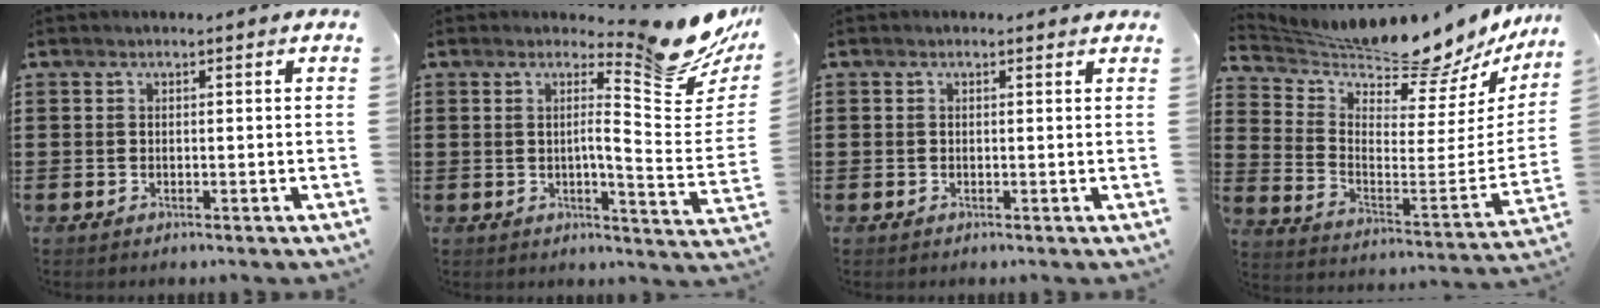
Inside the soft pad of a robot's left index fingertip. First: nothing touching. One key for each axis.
{"total": 8.8, "fx": 6.3, "fy": 0.3, "fz": 6.1, "tx": -0.092, "ty": -0.066, "tz": 0.096}
{"total": 0.7, "fx": 0.2, "fy": 0.7, "fz": -0.1, "tx": -0.001, "ty": 0.005, "tz": 0.003}
{"total": 8.2, "fx": 8.1, "fy": -1.0, "fz": 0.8, "tx": -0.037, "ty": -0.098, "tz": 0.128}